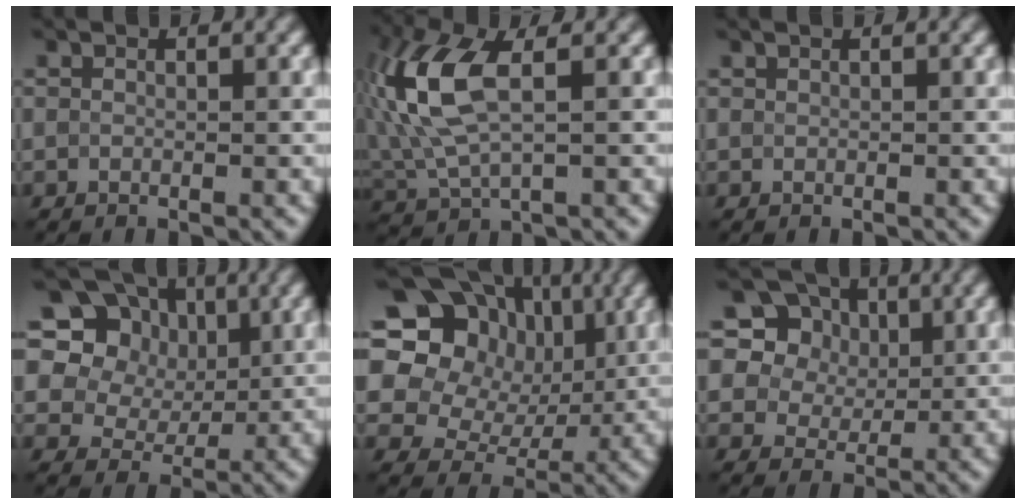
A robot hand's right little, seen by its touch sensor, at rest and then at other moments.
{"total": 8.6, "force": [1.2, 4.3, 7.3], "torque": [-0.183, 0.012, 0.018]}
{"total": 0.0}
{"total": 18.0, "force": [8.7, 13.6, 8.0], "torque": [-0.187, 0.060, 0.145]}
{"total": 16.9, "force": [6.2, 13.5, 8.0], "torque": [-0.176, 0.052, 0.087]}
{"total": 12.2, "force": [6.5, 8.7, 5.5], "torque": [-0.138, 0.031, 0.101]}